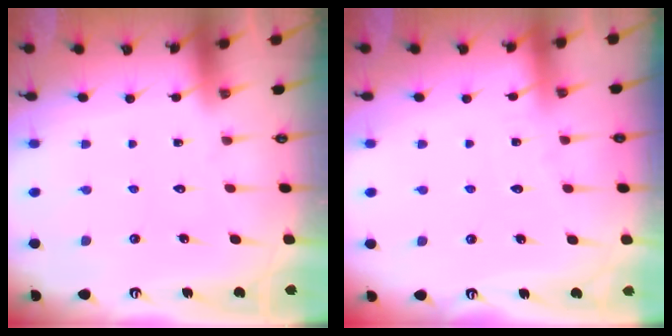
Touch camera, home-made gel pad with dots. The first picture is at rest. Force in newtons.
{"total": 2.2, "press": 2.1, "slide": 0.3}